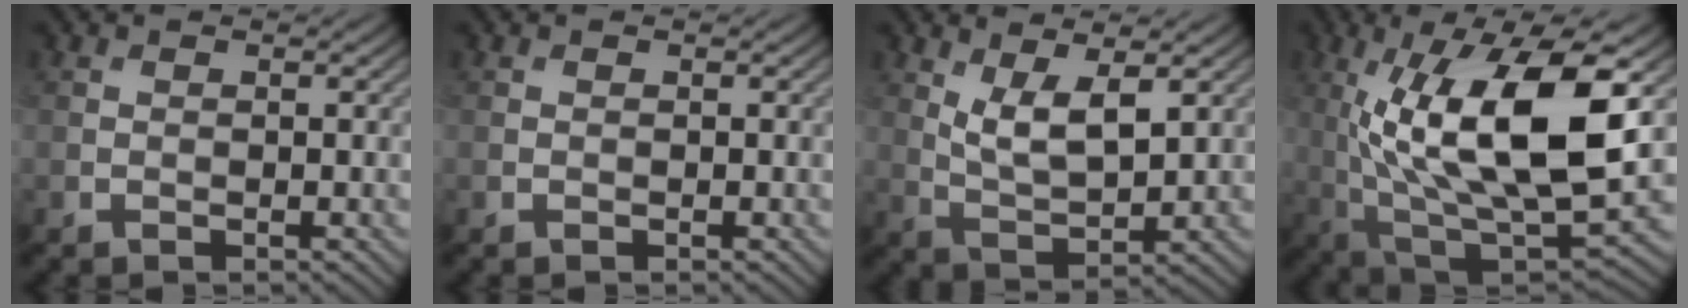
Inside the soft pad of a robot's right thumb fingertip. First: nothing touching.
{"total": 0.0}
{"total": 5.8, "force": [2.4, 2.1, 4.8], "torque": [-0.104, -0.010, 0.051]}
{"total": 16.4, "force": [2.5, 6.3, 14.9], "torque": [-0.271, -0.001, 0.041]}